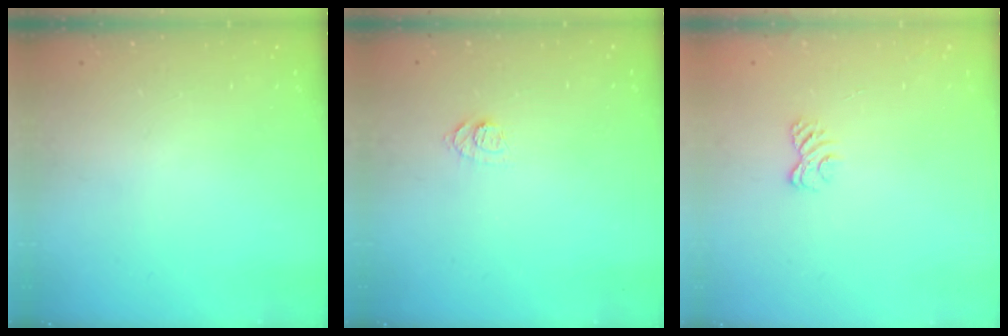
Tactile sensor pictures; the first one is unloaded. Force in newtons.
{"total": 6.8, "press": 6.7, "slide": 0.8}
{"total": 2.5, "press": 2.2, "slide": 1.2}